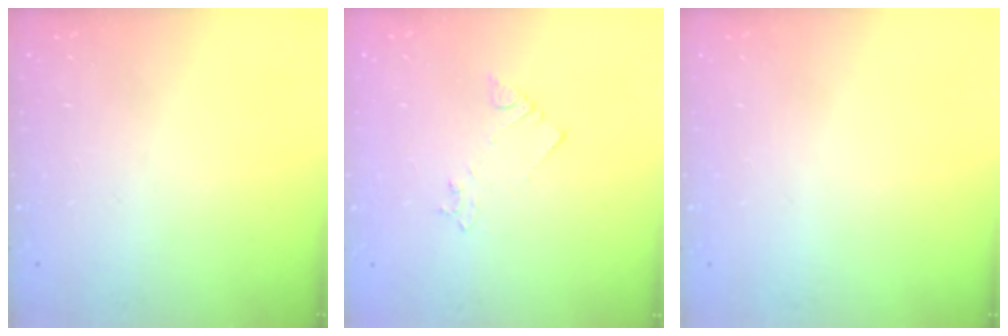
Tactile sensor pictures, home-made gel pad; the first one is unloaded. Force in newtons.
{"total": 2.1, "press": 2.1, "slide": 0.3}
{"total": 0.0}